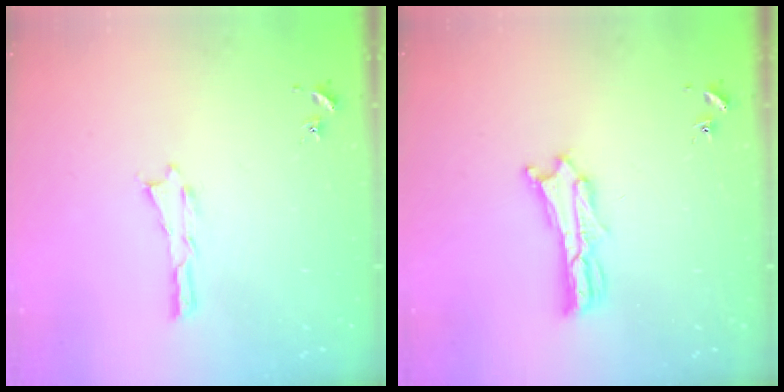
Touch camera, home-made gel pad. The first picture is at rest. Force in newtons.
{"total": 2.5, "press": 2.5, "slide": 0.1}